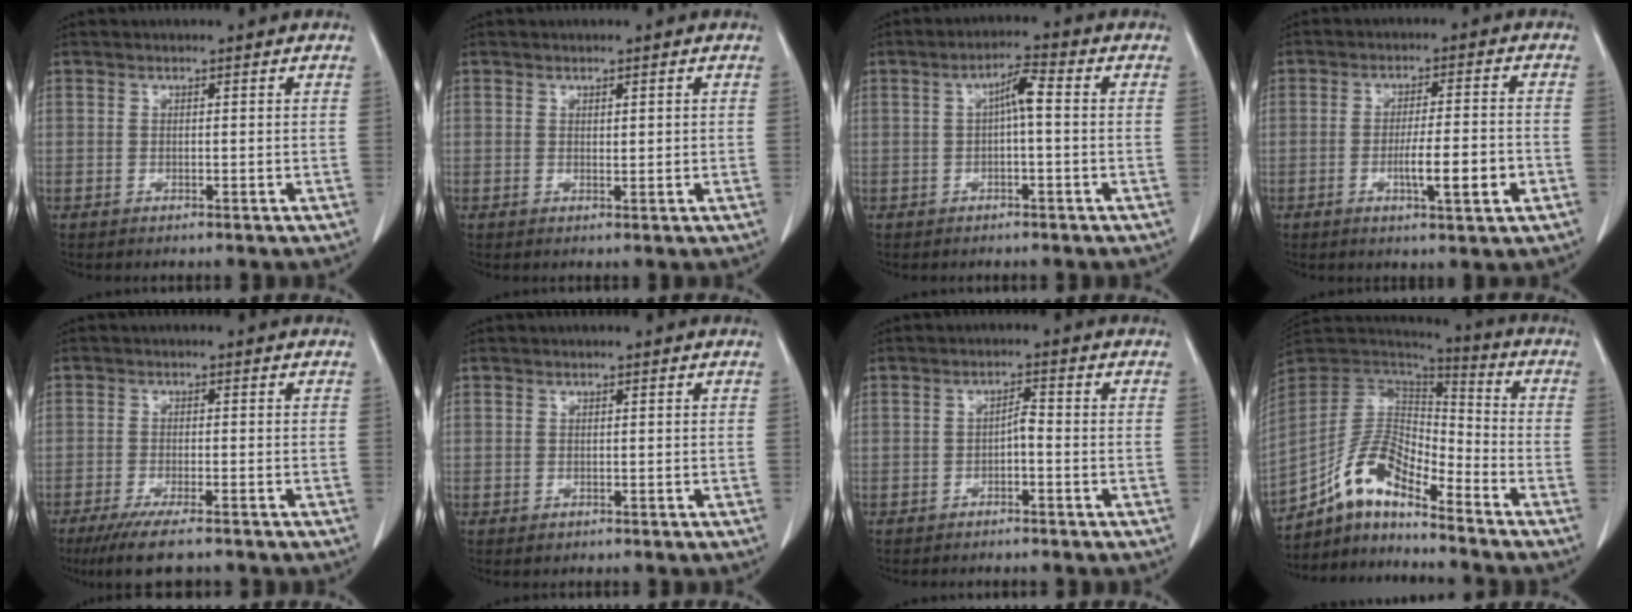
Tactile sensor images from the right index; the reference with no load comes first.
{"total": 0.6, "force": [0.2, 0.2, 0.6], "torque": [-0.008, -0.001, 0.005]}
{"total": 4.0, "force": [0.2, 0.5, 3.9], "torque": [-0.066, 0.014, 0.003]}
{"total": 7.3, "force": [-2.3, 0.6, 6.9], "torque": [-0.108, -0.002, -0.032]}
{"total": 7.7, "force": [-6.0, 0.8, 4.8], "torque": [-0.076, -0.018, -0.092]}
{"total": 0.6, "force": [-0.1, 0.6, 0.1], "torque": [0.001, 0.003, 0.000]}
{"total": 1.9, "force": [-0.7, 0.5, 1.7], "torque": [-0.026, 0.004, -0.013]}
{"total": 11.0, "force": [-8.4, 3.4, 6.2], "torque": [-0.128, 0.039, -0.156]}